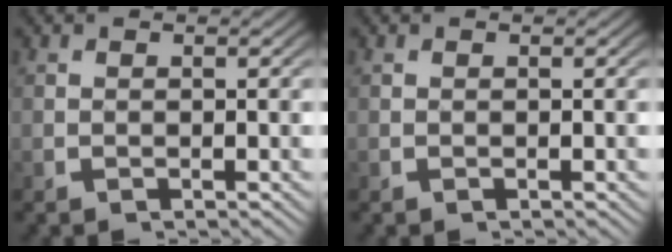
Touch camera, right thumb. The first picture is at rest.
{"total": 0.0}